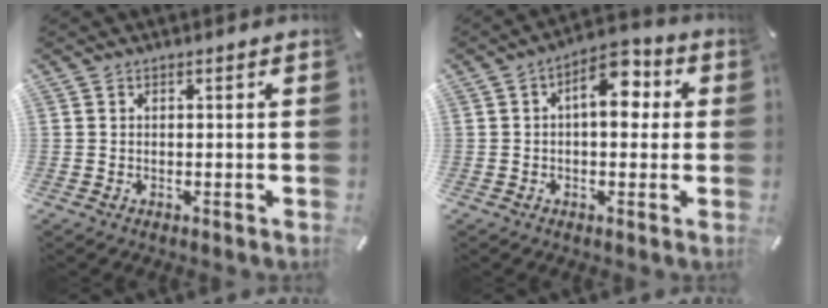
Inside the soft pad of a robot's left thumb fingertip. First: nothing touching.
{"total": 9.3, "force": [1.8, 5.1, 7.6], "torque": [-0.096, -0.005, 0.023]}